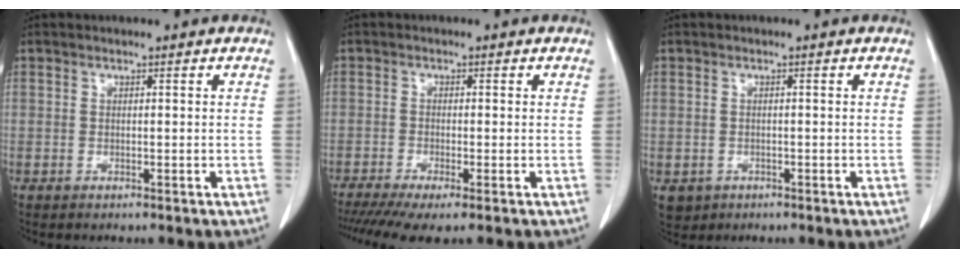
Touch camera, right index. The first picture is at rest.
{"total": 6.6, "force": [-4.3, 0.9, 4.8], "torque": [-0.080, -0.012, -0.074]}
{"total": 2.9, "force": [-1.1, 2.7, 0.5], "torque": [-0.005, 0.003, -0.011]}